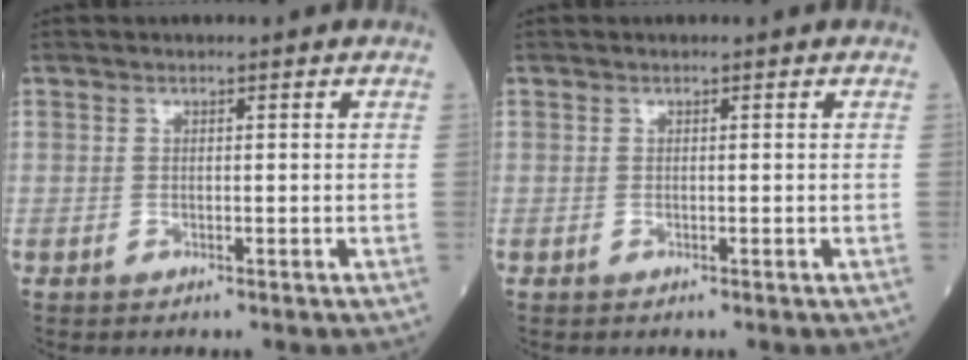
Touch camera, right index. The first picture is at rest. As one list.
[{"total": 0.0}]